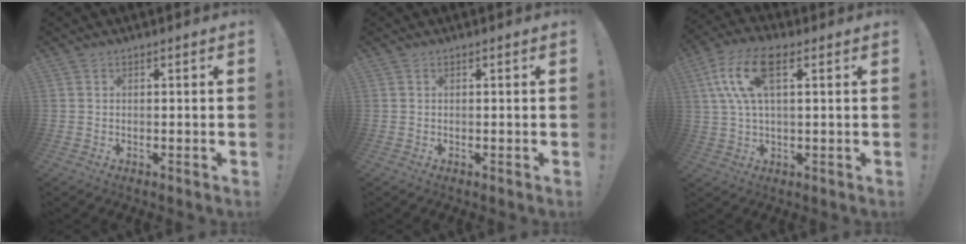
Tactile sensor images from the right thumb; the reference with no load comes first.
{"total": 0.0}
{"total": 13.0, "force": [4.5, 5.5, 10.8], "torque": [-0.215, -0.003, 0.082]}